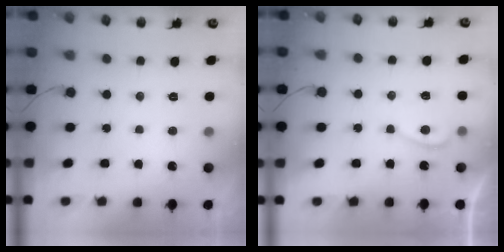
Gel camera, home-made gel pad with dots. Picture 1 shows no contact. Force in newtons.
{"total": 2.3, "press": 2.2, "slide": 0.8}